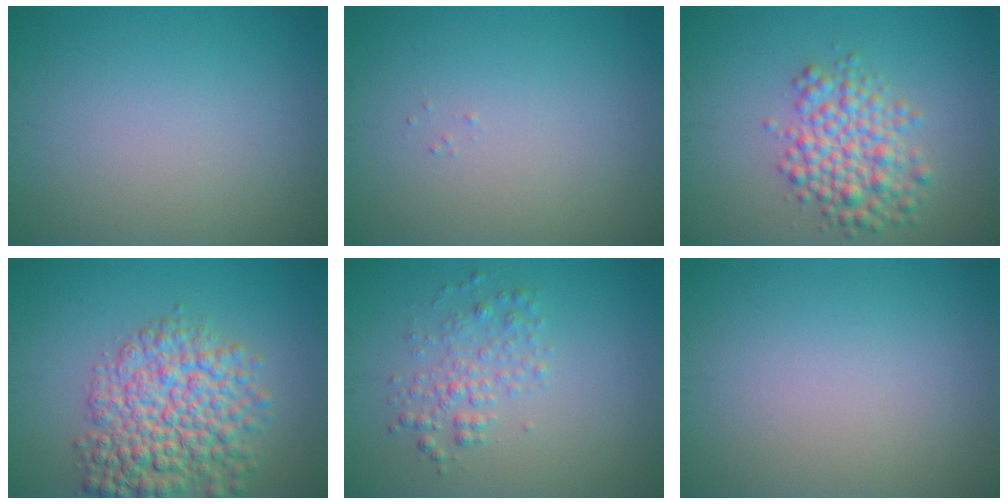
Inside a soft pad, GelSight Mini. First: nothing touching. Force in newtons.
{"total": 0.0}
{"total": 4.9, "press": 4.9, "slide": 0.1}
{"total": 8.0, "press": 8.0, "slide": 0.3}
{"total": 2.4, "press": 2.4, "slide": 0.1}
{"total": 0.0}